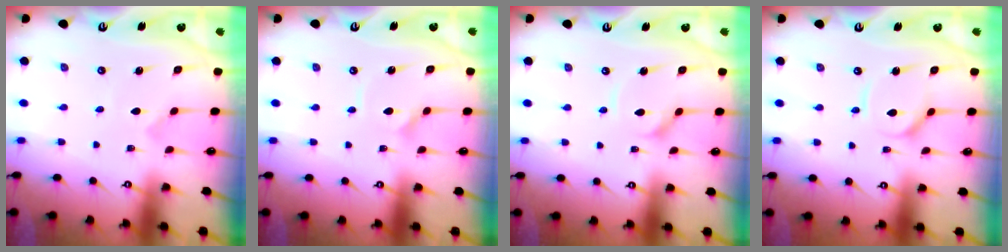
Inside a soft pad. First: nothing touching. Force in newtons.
{"total": 2.9, "press": 2.9, "slide": 0.1}
{"total": 2.7, "press": 2.7, "slide": 0.3}
{"total": 4.1, "press": 4.1, "slide": 0.4}